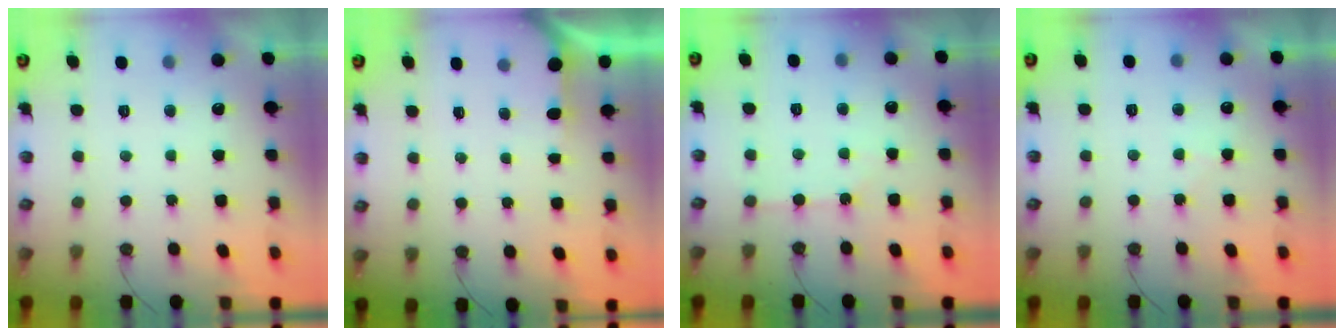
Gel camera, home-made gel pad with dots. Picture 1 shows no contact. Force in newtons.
{"total": 2.4, "press": 2.4, "slide": 0.3}
{"total": 2.7, "press": 2.7, "slide": 0.4}
{"total": 3.8, "press": 3.7, "slide": 0.6}